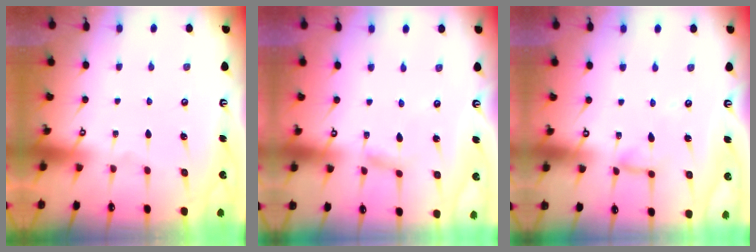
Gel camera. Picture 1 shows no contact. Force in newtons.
{"total": 2.6, "press": 2.6, "slide": 0.2}
{"total": 6.1, "press": 6.1, "slide": 0.5}